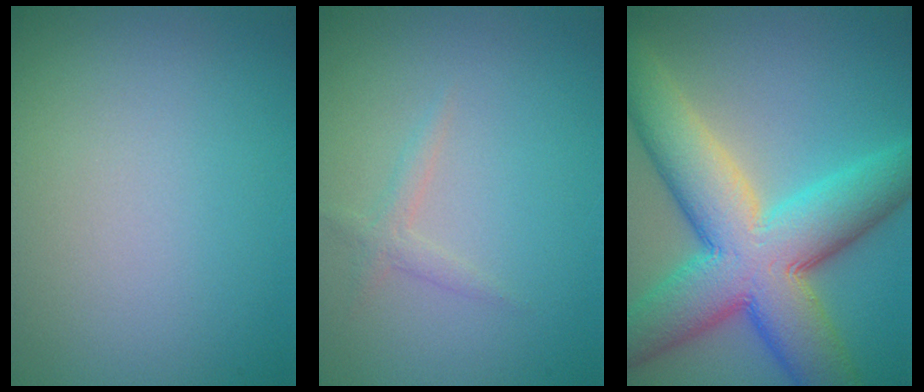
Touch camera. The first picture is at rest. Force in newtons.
{"total": 1.2, "press": 1.2, "slide": 0.1}
{"total": 12.5, "press": 12.5, "slide": 0.7}